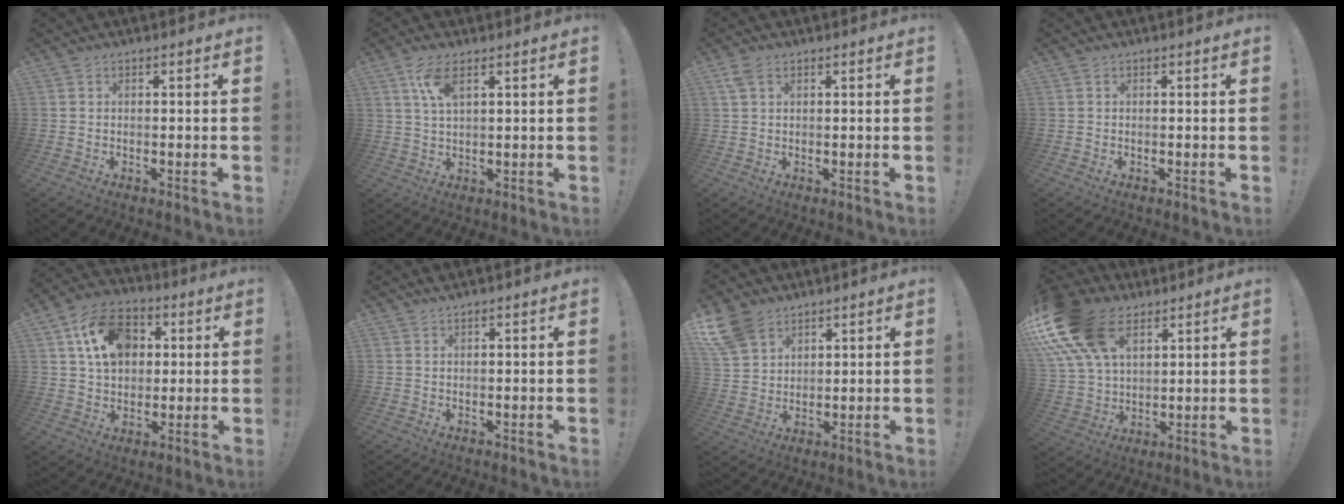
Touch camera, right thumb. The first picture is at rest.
{"total": 6.4, "force": [3.1, 2.3, 5.0], "torque": [-0.087, -0.007, 0.054]}
{"total": 3.9, "force": [1.9, 2.2, 2.6], "torque": [-0.060, 0.006, 0.039]}
{"total": 0.0}
{"total": 15.3, "force": [5.1, 11.4, 8.8], "torque": [-0.138, -0.001, 0.103]}
{"total": 0.8, "force": [0.7, 0.0, 0.3], "torque": [-0.008, 0.001, 0.013]}
{"total": 10.3, "force": [6.9, 6.5, 4.1], "torque": [-0.092, -0.033, 0.139]}
{"total": 20.5, "force": [10.7, 12.6, 12.2], "torque": [-0.231, -0.050, 0.196]}